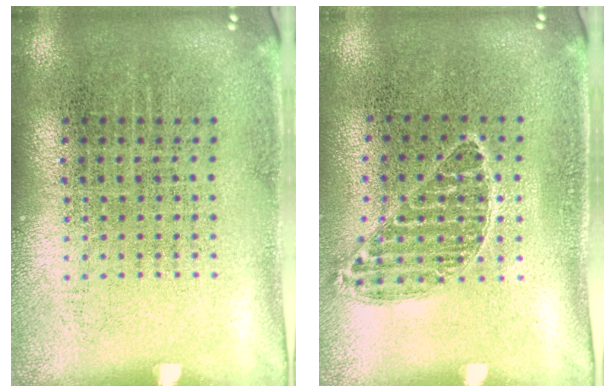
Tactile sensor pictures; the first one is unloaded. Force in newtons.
{"total": 0.8, "press": 0.7, "slide": 0.3}